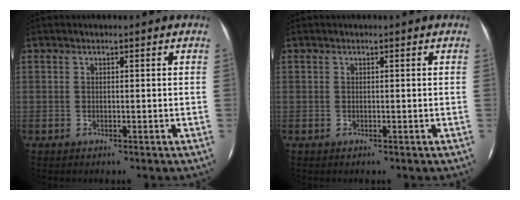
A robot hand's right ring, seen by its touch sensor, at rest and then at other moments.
{"total": 0.0}